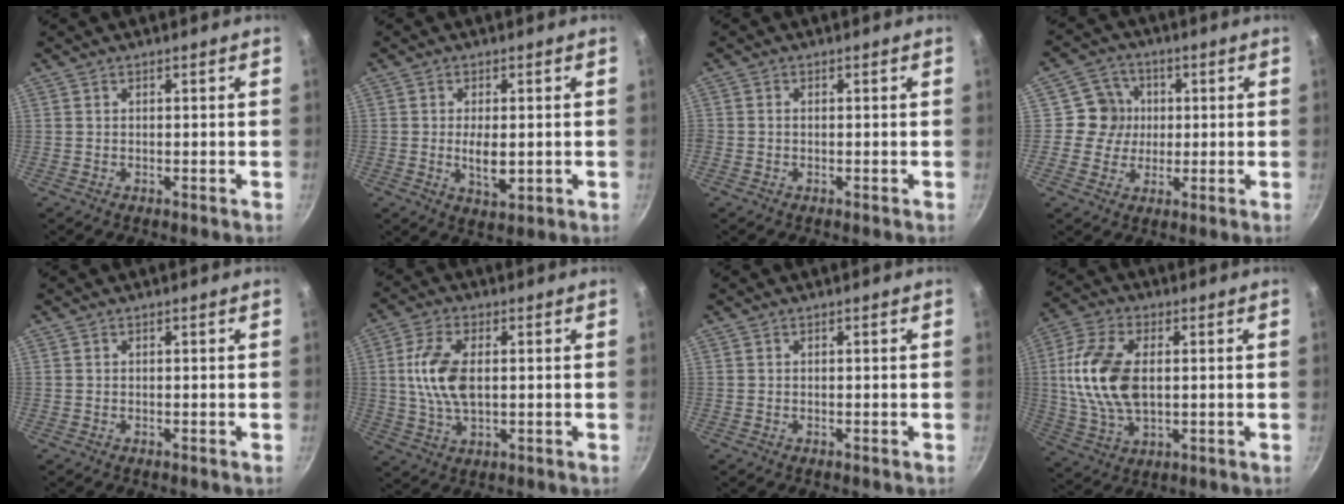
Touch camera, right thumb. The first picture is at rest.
{"total": 5.5, "force": [-0.5, 2.6, 4.8], "torque": [-0.078, -0.010, -0.004]}
{"total": 0.6, "force": [-0.2, 0.5, 0.4], "torque": [-0.005, 0.002, -0.004]}
{"total": 7.5, "force": [0.5, 7.3, 1.7], "torque": [0.015, 0.013, 0.001]}
{"total": 0.0}
{"total": 10.4, "force": [1.1, 5.4, 8.8], "torque": [-0.188, 0.000, 0.024]}
{"total": 0.0}
{"total": 15.1, "force": [1.3, 8.4, 12.5], "torque": [-0.261, 0.000, 0.028]}